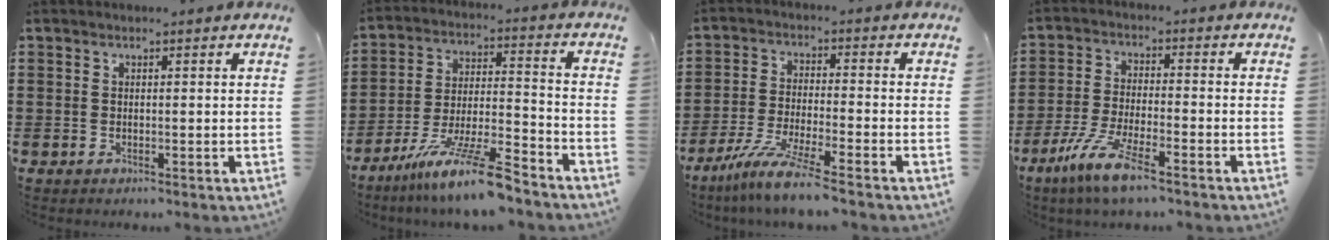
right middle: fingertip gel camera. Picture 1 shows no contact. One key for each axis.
{"total": 11.8, "fx": -9.3, "fy": 1.0, "fz": 7.3, "tx": -0.134, "ty": 0.015, "tz": -0.177}
{"total": 7.6, "fx": -6.3, "fy": -0.4, "fz": 4.2, "tx": -0.090, "ty": -0.017, "tz": -0.122}
{"total": 8.0, "fx": -5.4, "fy": 1.1, "fz": 5.8, "tx": -0.139, "ty": -0.016, "tz": -0.106}